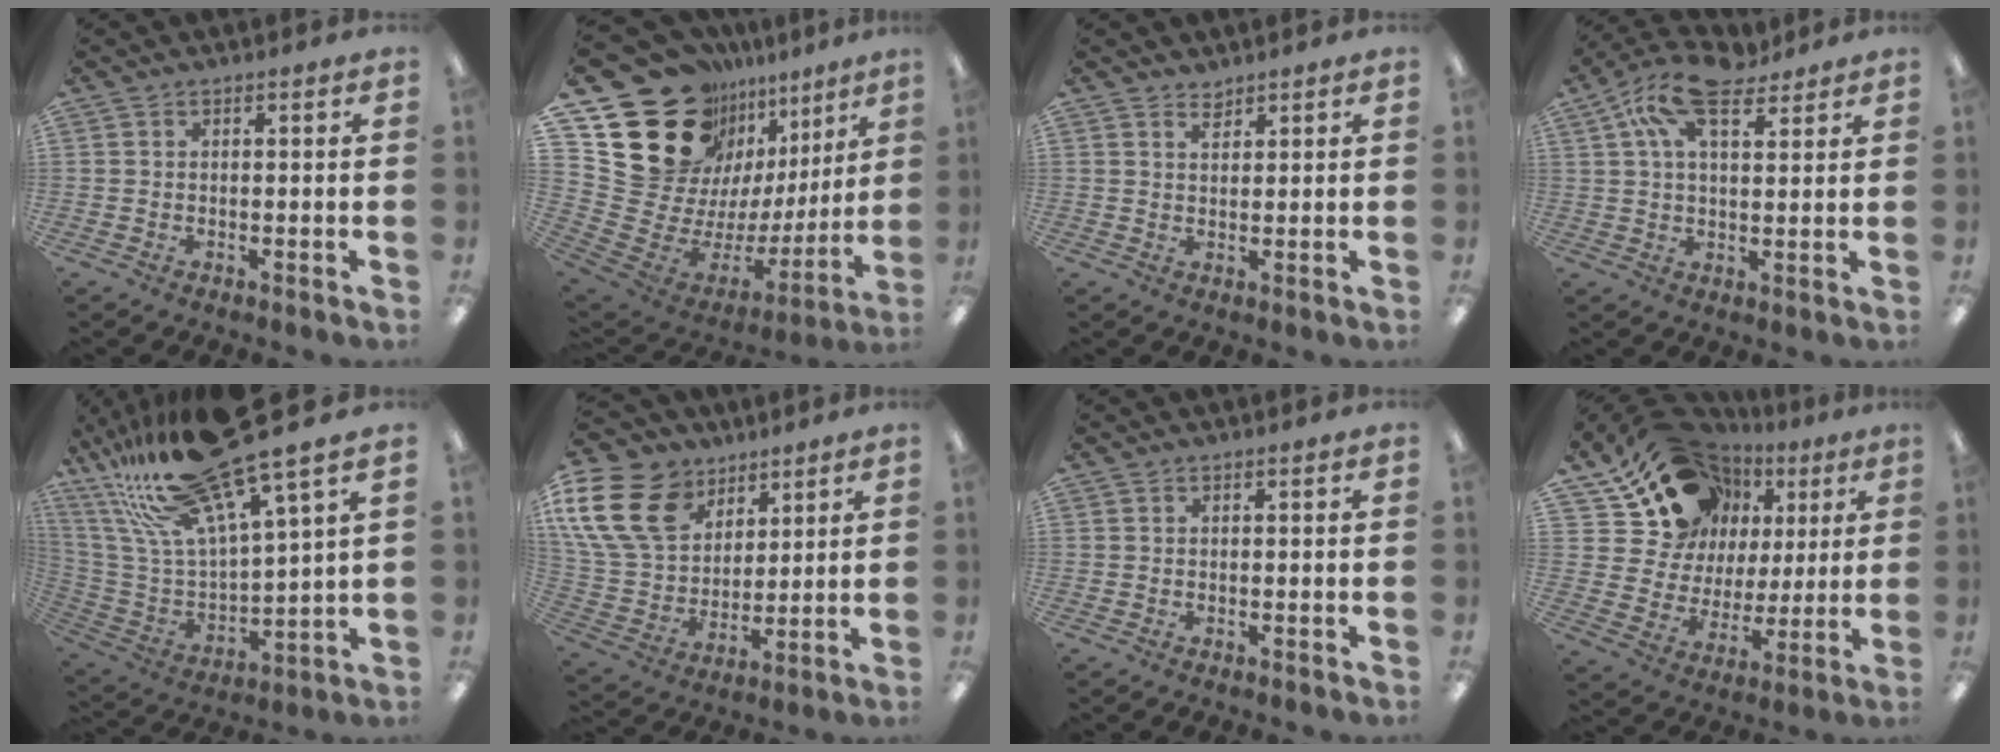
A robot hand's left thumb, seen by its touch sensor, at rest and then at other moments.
{"total": 24.7, "force": [14.8, 16.7, 10.6], "torque": [-0.159, -0.129, 0.318]}
{"total": 2.1, "force": [1.9, 0.6, 0.3], "torque": [0.001, -0.009, 0.035]}
{"total": 12.0, "force": [7.1, 5.7, 7.9], "torque": [-0.149, -0.013, 0.131]}
{"total": 26.1, "force": [19.8, 5.9, 16.0], "torque": [-0.304, -0.139, 0.328]}
{"total": 20.5, "force": [9.8, 14.6, 10.5], "torque": [-0.241, -0.035, 0.184]}
{"total": 0.0}
{"total": 18.2, "force": [11.9, 12.9, 5.1], "torque": [-0.107, -0.076, 0.237]}